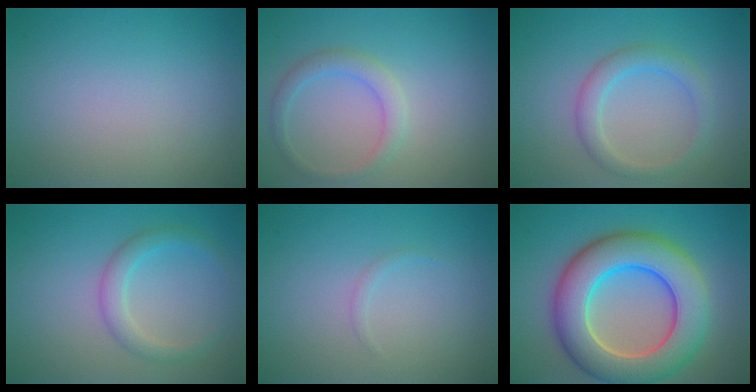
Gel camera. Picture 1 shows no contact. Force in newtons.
{"total": 2.2, "press": 2.2, "slide": 0.2}
{"total": 2.7, "press": 2.7, "slide": 0.1}
{"total": 2.4, "press": 2.4, "slide": 0.2}
{"total": 0.5, "press": 0.5, "slide": 0.0}
{"total": 10.6, "press": 10.6, "slide": 0.5}